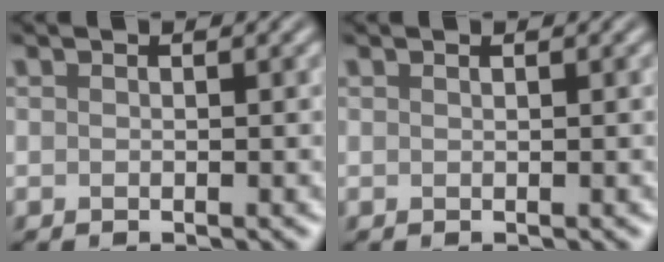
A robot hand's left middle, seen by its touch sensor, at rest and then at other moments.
{"total": 0.0}